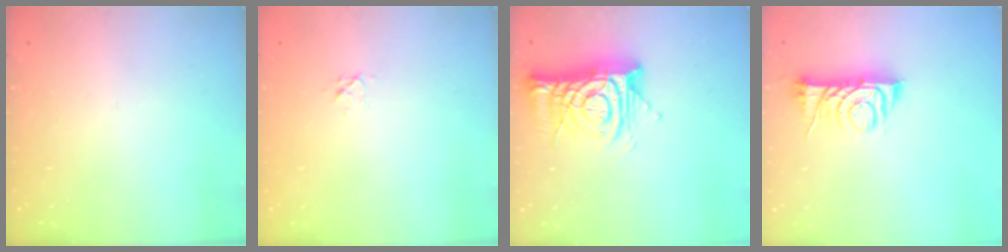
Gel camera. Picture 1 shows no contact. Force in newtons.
{"total": 3.4, "press": 3.4, "slide": 0.4}
{"total": 13.4, "press": 13.4, "slide": 1.3}
{"total": 7.7, "press": 7.7, "slide": 0.4}